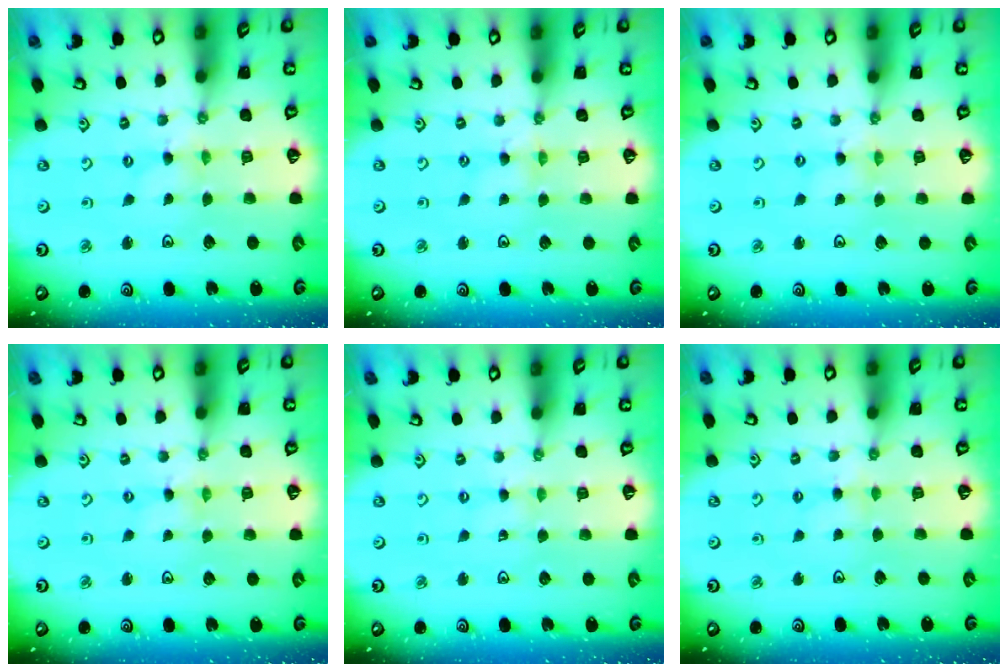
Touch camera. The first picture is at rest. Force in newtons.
{"total": 0.0}
{"total": 1.7, "press": 1.7, "slide": 0.2}
{"total": 0.0}
{"total": 0.0}
{"total": 2.4, "press": 2.4, "slide": 0.5}